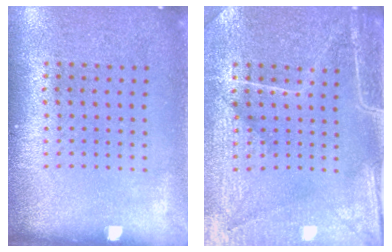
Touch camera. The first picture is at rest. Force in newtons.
{"total": 4.5, "press": 4.0, "slide": 2.1}